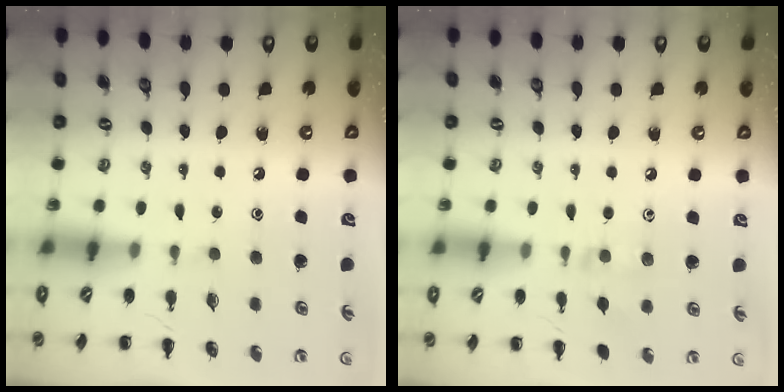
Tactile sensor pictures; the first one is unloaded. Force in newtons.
{"total": 6.2, "press": 6.0, "slide": 1.5}